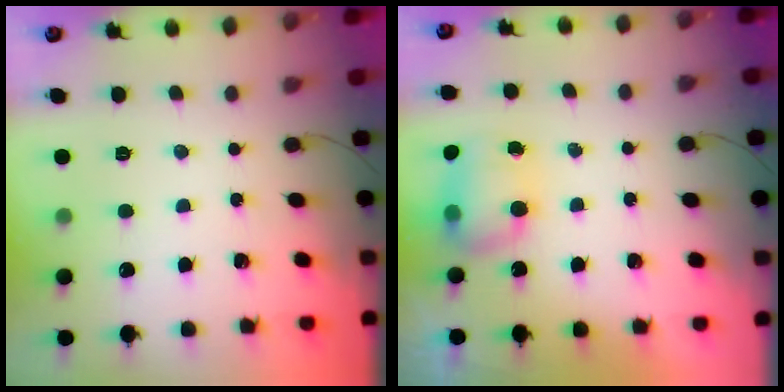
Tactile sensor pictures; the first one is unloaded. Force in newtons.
{"total": 8.0, "press": 7.8, "slide": 1.8}